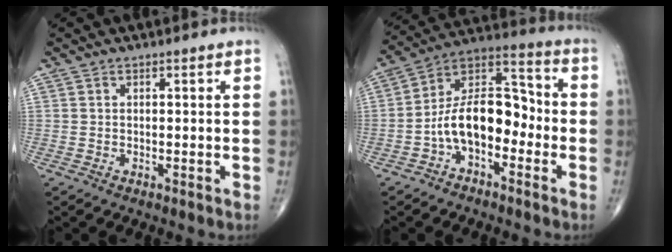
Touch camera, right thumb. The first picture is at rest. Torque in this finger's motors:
{"motor_torque": [1.97, 2.00, 1.19, -0.65, 0.14]}